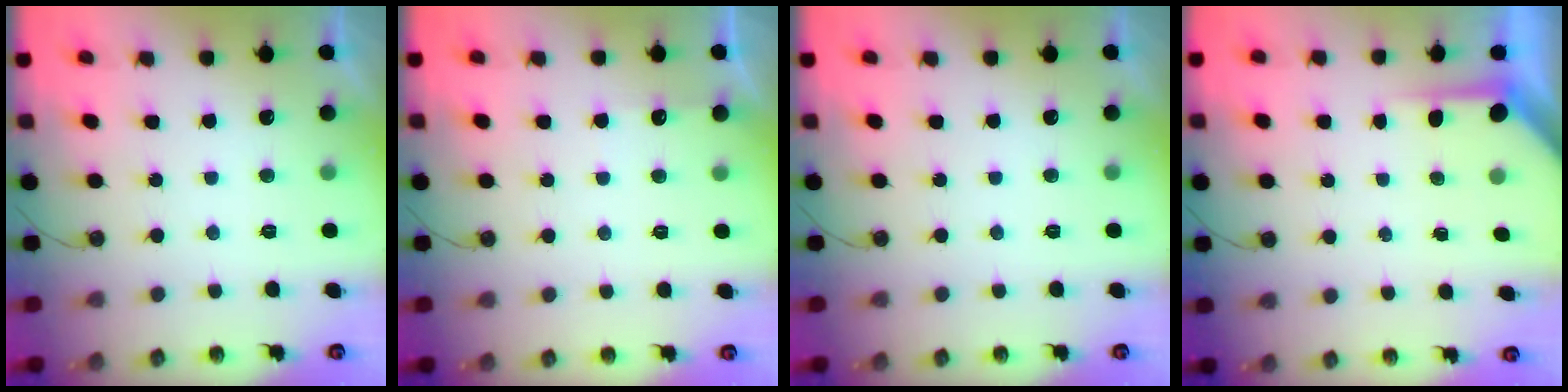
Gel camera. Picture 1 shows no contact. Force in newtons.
{"total": 3.8, "press": 3.8, "slide": 0.6}
{"total": 0.0}
{"total": 3.6, "press": 3.6, "slide": 0.4}